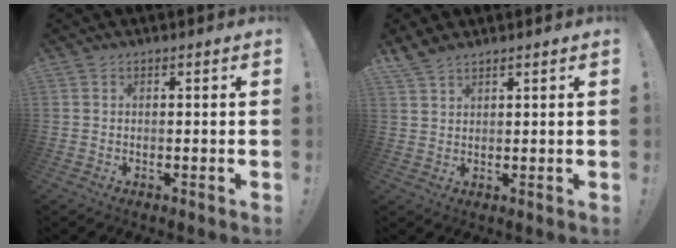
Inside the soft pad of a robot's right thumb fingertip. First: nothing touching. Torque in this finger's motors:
{"motor_torque": [-0.78, 0.82, 0.04, 0.12, 0.14]}